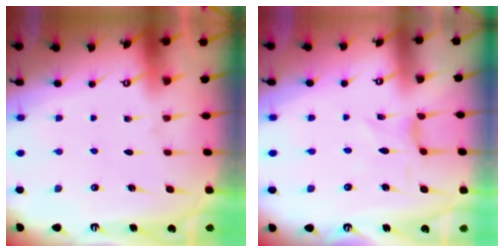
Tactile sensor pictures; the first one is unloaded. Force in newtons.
{"total": 0.0}